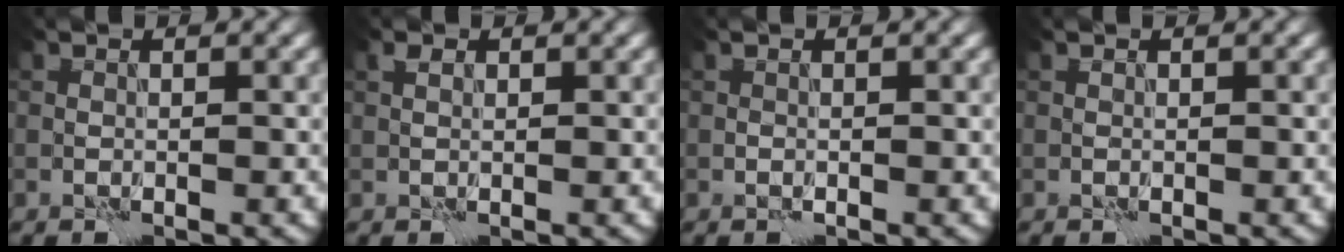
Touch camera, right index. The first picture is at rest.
{"total": 0.9, "force": [0.6, 0.5, 0.3], "torque": [-0.005, 0.003, 0.009]}
{"total": 0.0}
{"total": 0.0}